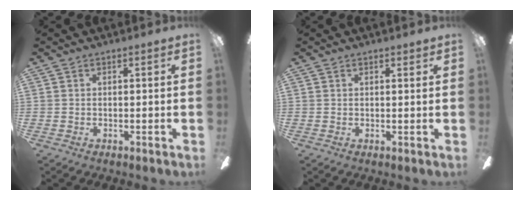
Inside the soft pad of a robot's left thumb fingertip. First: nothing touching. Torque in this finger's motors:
{"motor_torque": [-0.29, -0.35, 0.06, -0.02, 0.01]}